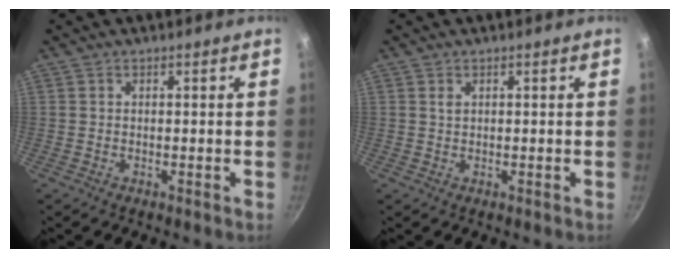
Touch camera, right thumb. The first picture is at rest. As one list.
[{"total": 0.9, "force": [0.4, 0.6, 0.6], "torque": [-0.008, -0.001, 0.008]}]